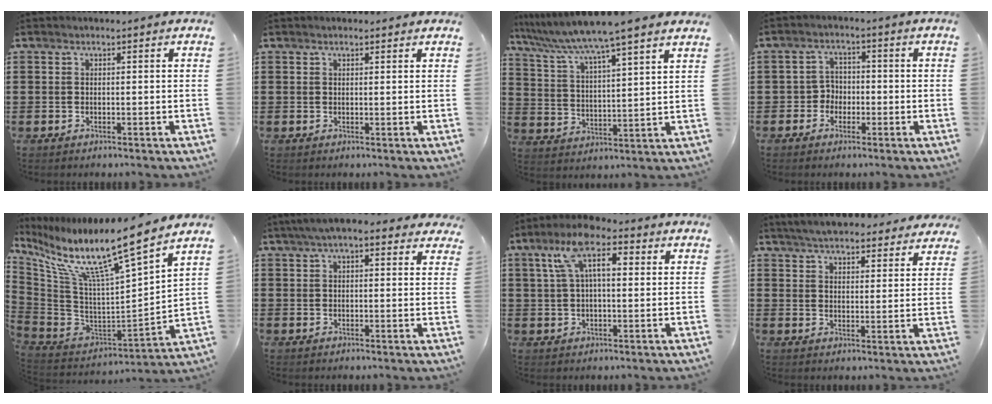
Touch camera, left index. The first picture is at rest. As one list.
[{"total": 0.9, "force": [0.8, 0.3, 0.4], "torque": [-0.009, 0.003, 0.015]}, {"total": 6.8, "force": [6.0, -1.1, 3.0], "torque": [-0.086, -0.042, 0.096]}, {"total": 3.1, "force": [-1.6, 2.6, 0.7], "torque": [-0.024, 0.005, -0.037]}, {"total": 12.5, "force": [9.0, 0.8, 8.6], "torque": [-0.175, -0.073, 0.142]}, {"total": 5.1, "force": [4.0, 1.3, 2.9], "torque": [-0.067, 0.003, 0.073]}, {"total": 8.7, "force": [3.5, 3.5, 7.1], "torque": [-0.148, 0.014, 0.061]}, {"total": 5.6, "force": [5.4, 0.5, 1.2], "torque": [-0.045, -0.019, 0.099]}]